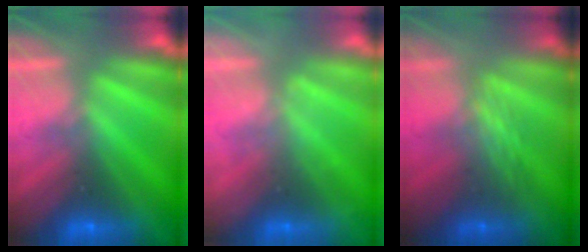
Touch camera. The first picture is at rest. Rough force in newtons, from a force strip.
{"total": 2.1}
{"total": 2.4}